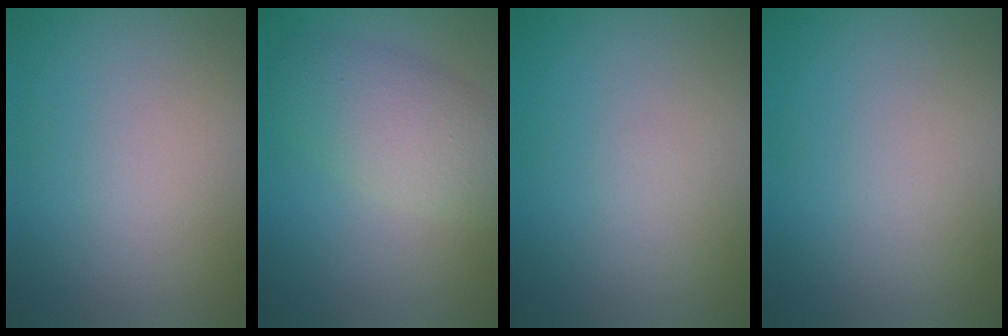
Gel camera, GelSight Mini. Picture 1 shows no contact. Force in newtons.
{"total": 4.9, "press": 4.9, "slide": 0.4}
{"total": 0.0}
{"total": 0.0}